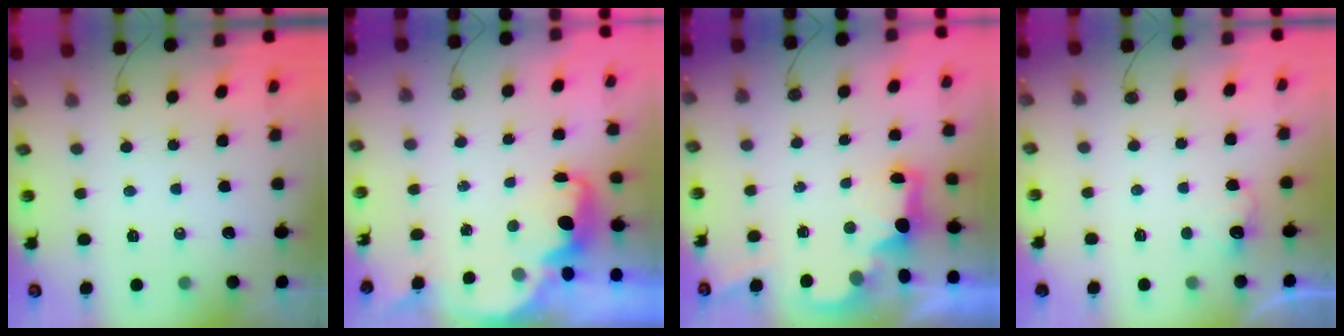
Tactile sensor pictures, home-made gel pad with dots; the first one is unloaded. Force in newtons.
{"total": 2.4, "press": 2.3, "slide": 0.6}
{"total": 2.4, "press": 2.2, "slide": 0.8}
{"total": 2.9, "press": 2.8, "slide": 0.9}